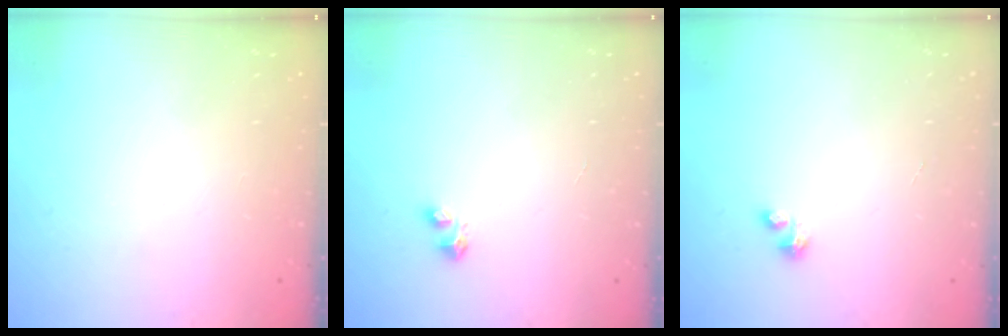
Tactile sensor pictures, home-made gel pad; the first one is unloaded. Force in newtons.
{"total": 3.5, "press": 3.4, "slide": 0.5}
{"total": 0.9, "press": 0.9, "slide": 0.3}